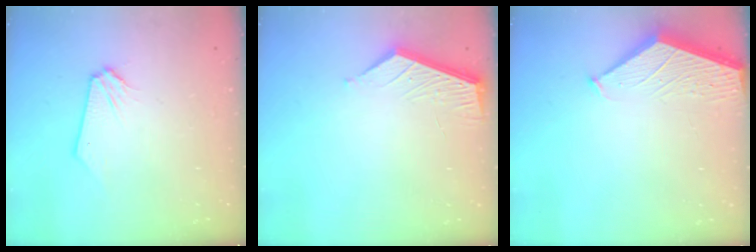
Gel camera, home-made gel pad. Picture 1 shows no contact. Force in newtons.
{"total": 5.6, "press": 5.6, "slide": 0.2}
{"total": 1.8, "press": 1.8, "slide": 0.2}